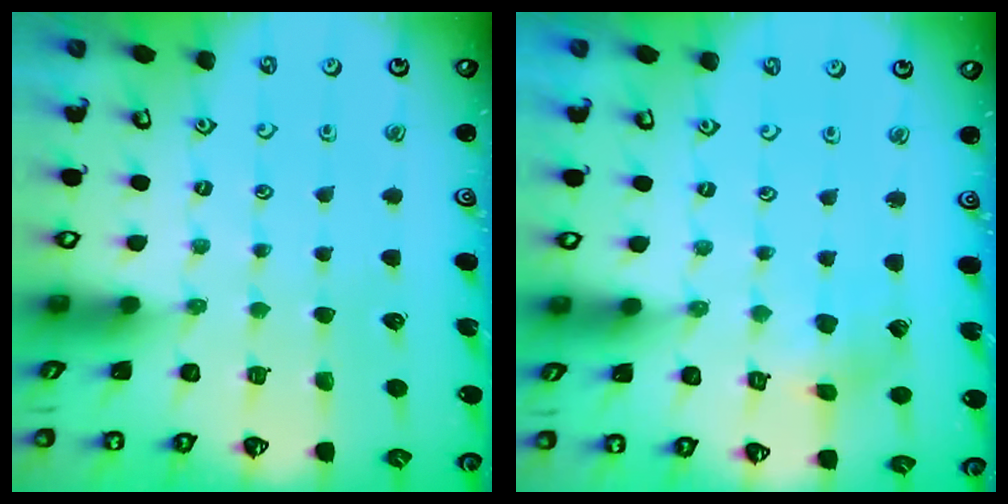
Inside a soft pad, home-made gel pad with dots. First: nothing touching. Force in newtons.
{"total": 2.6, "press": 2.6, "slide": 0.2}